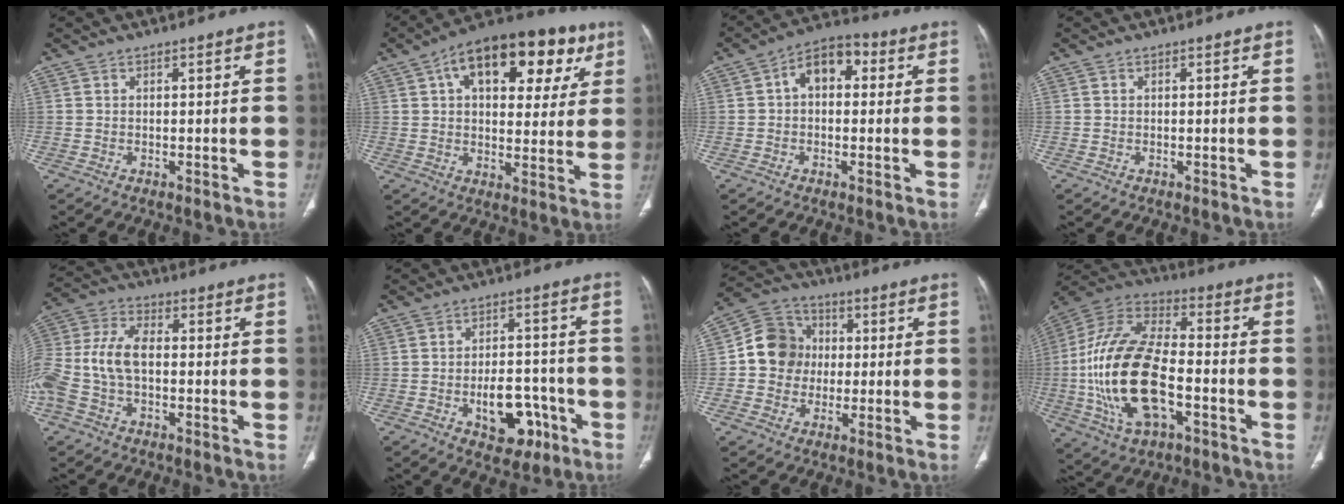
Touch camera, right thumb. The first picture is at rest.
{"total": 21.9, "force": [9.3, 11.7, 16.1], "torque": [-0.193, 0.014, 0.130]}
{"total": 8.1, "force": [1.3, 5.3, 5.9], "torque": [-0.070, 0.029, 0.010]}
{"total": 0.0}
{"total": 12.7, "force": [-1.8, 7.6, 10.0], "torque": [-0.234, 0.030, -0.036]}
{"total": 10.5, "force": [-4.2, 6.4, 7.1], "torque": [-0.073, 0.036, -0.052]}
{"total": 10.6, "force": [0.1, 9.7, 4.2], "torque": [-0.045, 0.023, -0.008]}
{"total": 23.5, "force": [-4.7, 12.0, 19.6], "torque": [-0.405, 0.022, -0.082]}